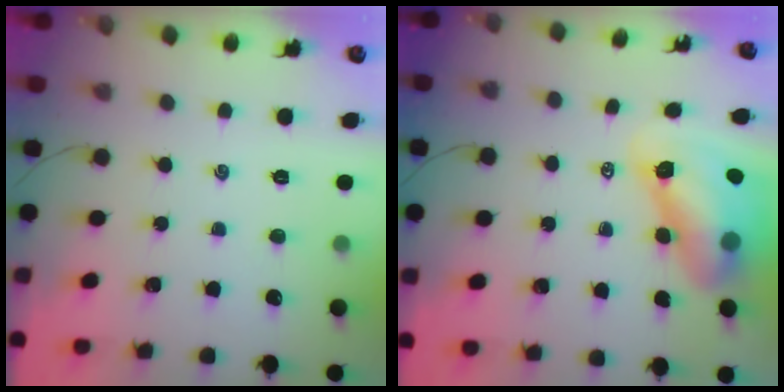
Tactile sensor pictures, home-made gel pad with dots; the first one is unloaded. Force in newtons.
{"total": 10.5, "press": 9.9, "slide": 3.5}